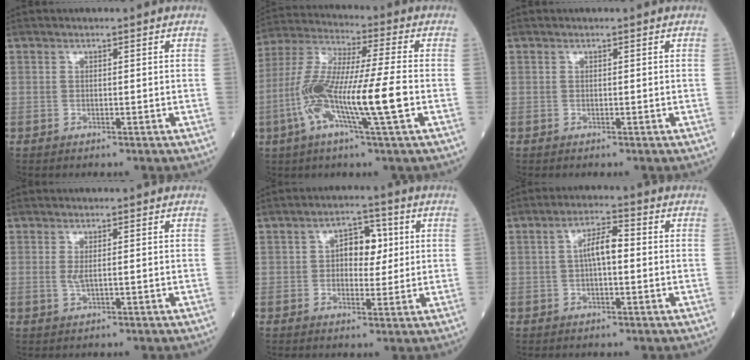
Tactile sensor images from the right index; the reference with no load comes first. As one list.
[{"total": 15.0, "force": [-3.8, 0.3, 14.5], "torque": [-0.297, -0.006, -0.081]}, {"total": 0.0}, {"total": 1.3, "force": [0.1, 0.3, 1.3], "torque": [-0.033, -0.003, 0.005]}, {"total": 5.7, "force": [1.1, 3.2, 4.6], "torque": [-0.066, 0.017, 0.015]}, {"total": 4.8, "force": [0.2, 1.4, 4.6], "torque": [-0.085, 0.016, 0.000]}]